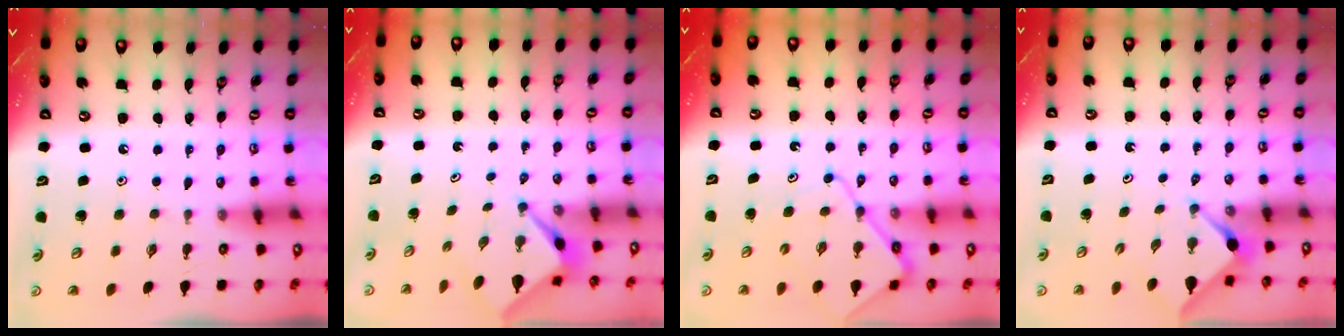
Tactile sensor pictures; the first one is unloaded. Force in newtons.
{"total": 2.7, "press": 2.7, "slide": 0.2}
{"total": 11.7, "press": 11.6, "slide": 1.1}
{"total": 2.9, "press": 2.8, "slide": 0.3}